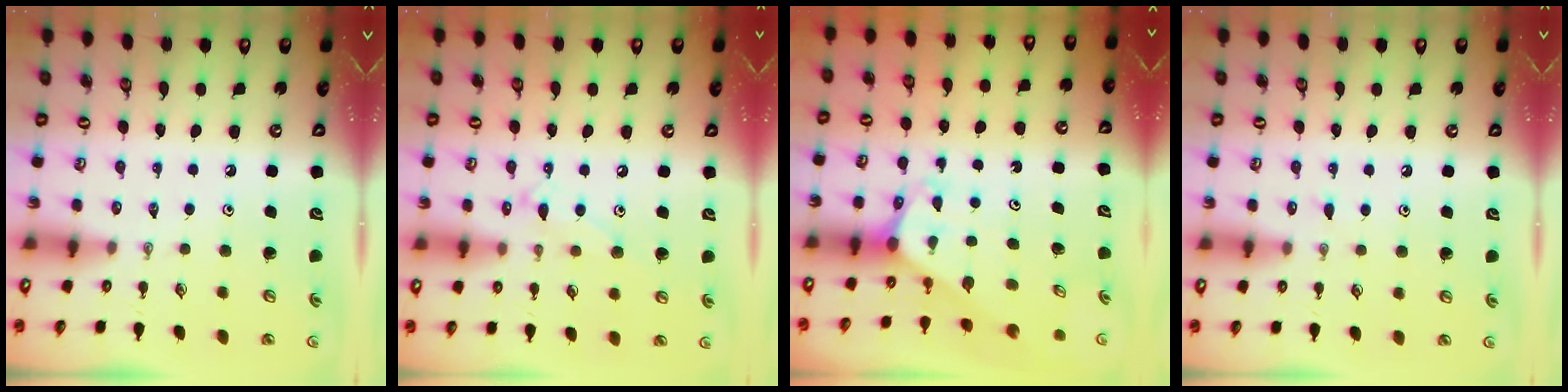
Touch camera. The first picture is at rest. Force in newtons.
{"total": 8.8, "press": 8.7, "slide": 0.6}
{"total": 2.0, "press": 2.0, "slide": 0.2}
{"total": 4.5, "press": 4.5, "slide": 0.4}